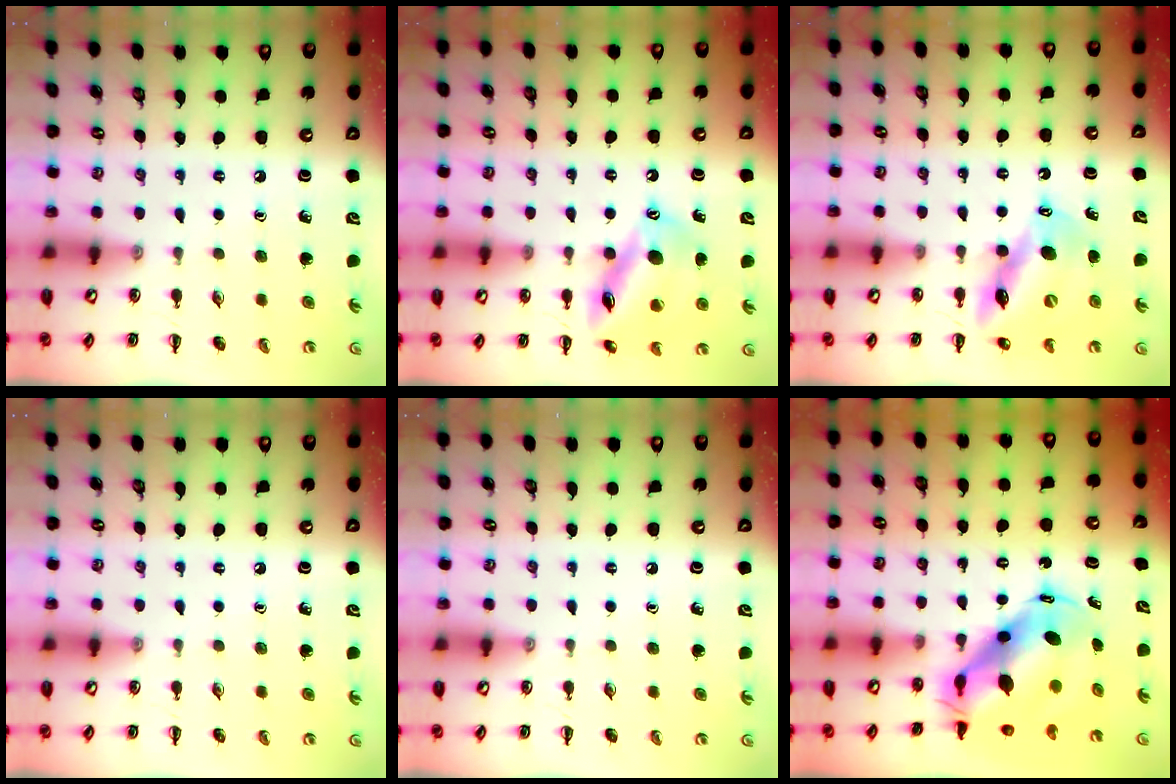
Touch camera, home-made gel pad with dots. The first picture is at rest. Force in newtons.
{"total": 14.1, "press": 13.8, "slide": 3.1}
{"total": 12.1, "press": 11.5, "slide": 3.5}
{"total": 0.0}
{"total": 0.0}
{"total": 10.2, "press": 9.9, "slide": 2.5}